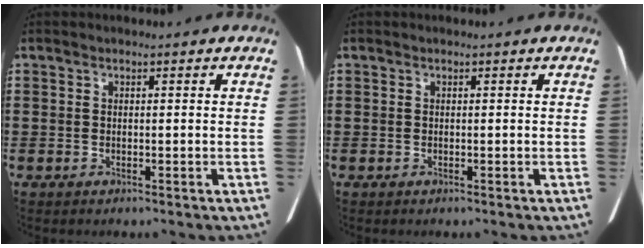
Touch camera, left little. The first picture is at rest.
{"total": 0.0}